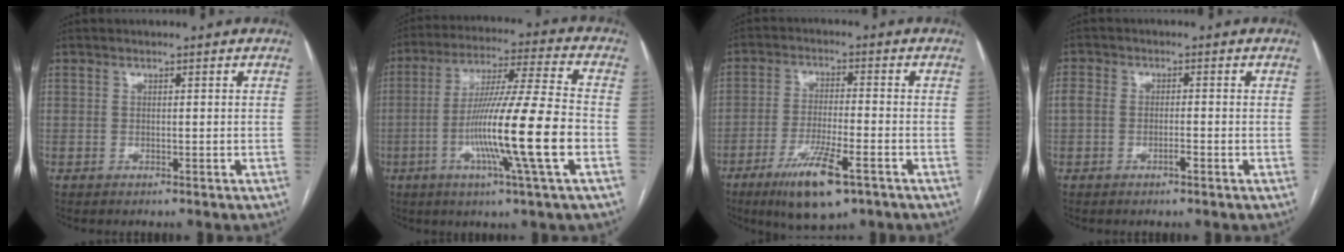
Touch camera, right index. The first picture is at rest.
{"total": 16.4, "force": [-4.3, -1.2, 15.8], "torque": [-0.287, -0.010, -0.083]}
{"total": 10.0, "force": [-5.7, 1.7, 8.0], "torque": [-0.149, -0.020, -0.094]}
{"total": 2.7, "force": [-0.9, 1.4, 2.2], "torque": [-0.045, 0.006, -0.017]}